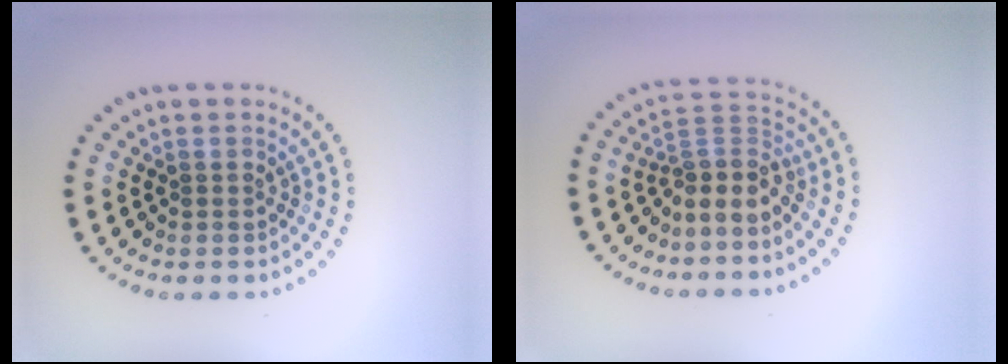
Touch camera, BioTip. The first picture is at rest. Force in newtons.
{"total": 3.6, "press": 2.7, "slide": 2.4}